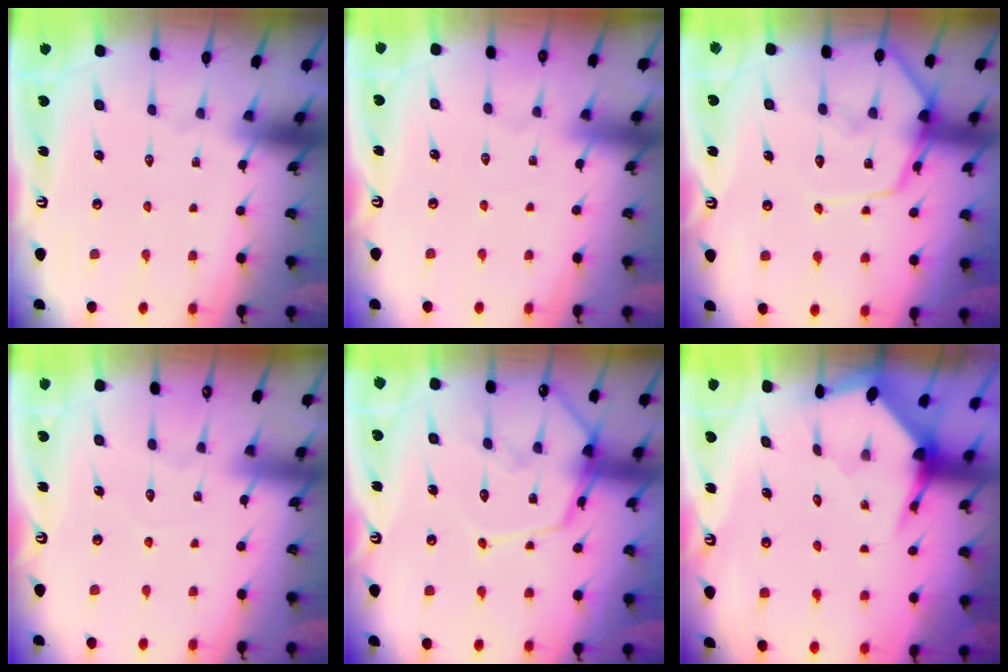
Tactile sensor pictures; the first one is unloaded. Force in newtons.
{"total": 2.1, "press": 2.1, "slide": 0.2}
{"total": 11.8, "press": 11.7, "slide": 1.2}
{"total": 3.4, "press": 3.4, "slide": 0.3}
{"total": 11.5, "press": 11.4, "slide": 1.2}
{"total": 3.8, "press": 3.7, "slide": 0.4}